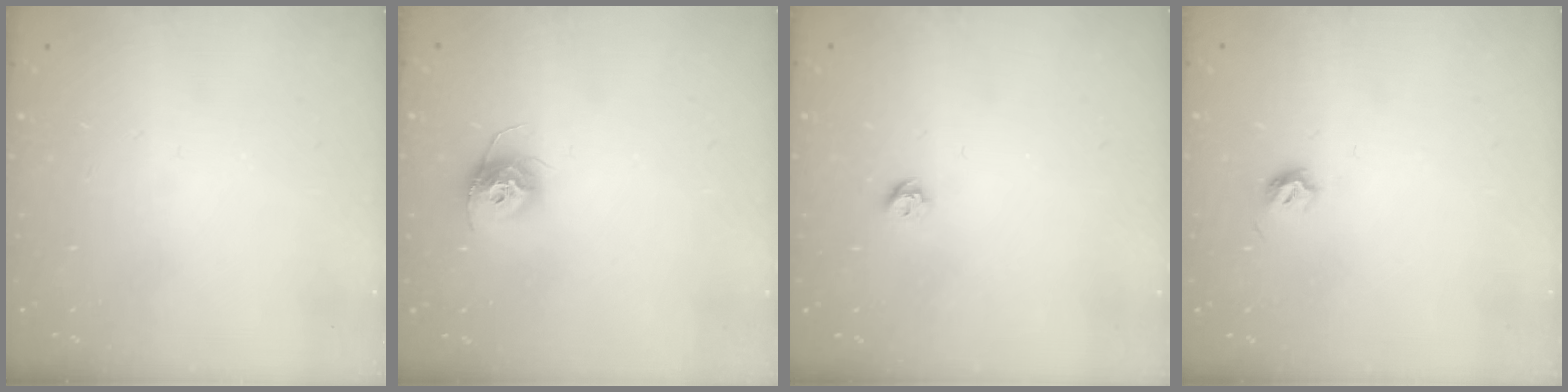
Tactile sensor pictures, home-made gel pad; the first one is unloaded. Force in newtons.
{"total": 10.3, "press": 10.3, "slide": 0.4}
{"total": 5.3, "press": 5.3, "slide": 0.8}
{"total": 4.5, "press": 4.3, "slide": 1.0}